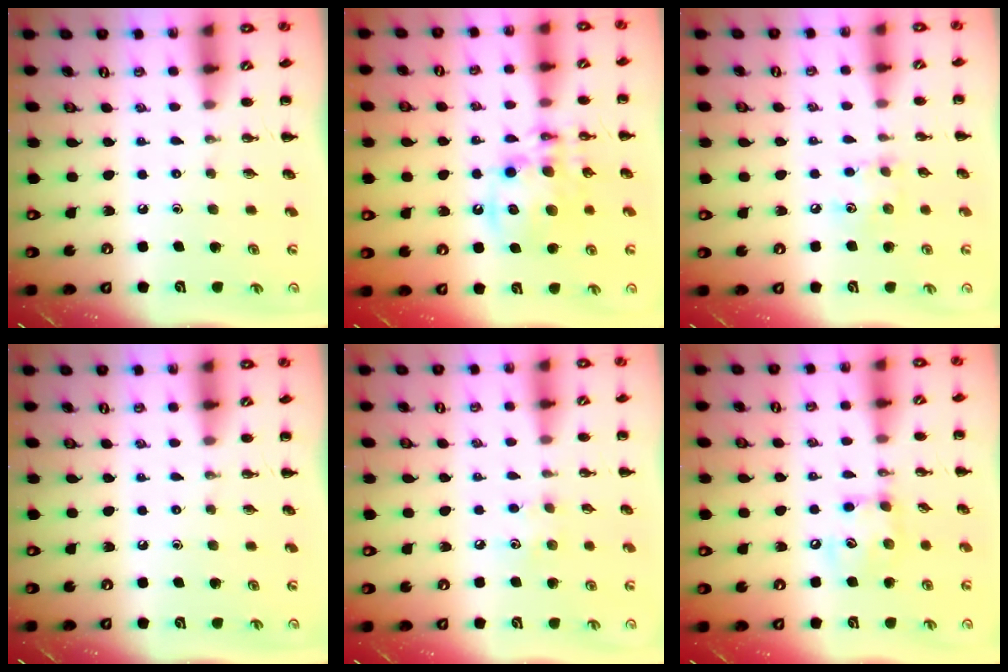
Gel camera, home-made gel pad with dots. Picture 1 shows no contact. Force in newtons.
{"total": 12.7, "press": 12.4, "slide": 2.9}
{"total": 6.8, "press": 6.6, "slide": 1.4}
{"total": 0.0}
{"total": 4.8, "press": 4.6, "slide": 1.2}
{"total": 8.9, "press": 8.8, "slide": 0.5}